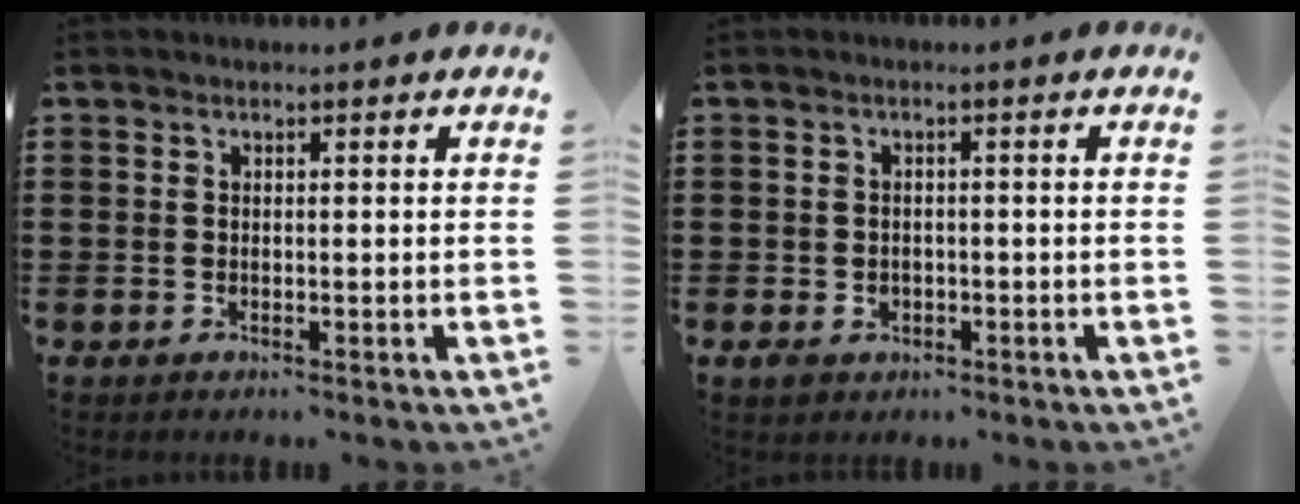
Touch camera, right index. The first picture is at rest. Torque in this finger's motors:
{"motor_torque": [0.73, 0.67, 0.08, 0.04]}